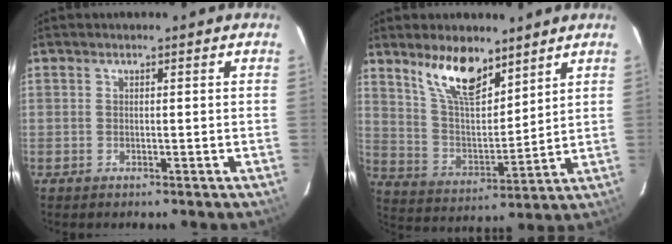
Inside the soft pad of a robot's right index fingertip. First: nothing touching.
{"total": 12.6, "force": [8.9, 4.8, 7.5], "torque": [-0.133, -0.002, 0.174]}